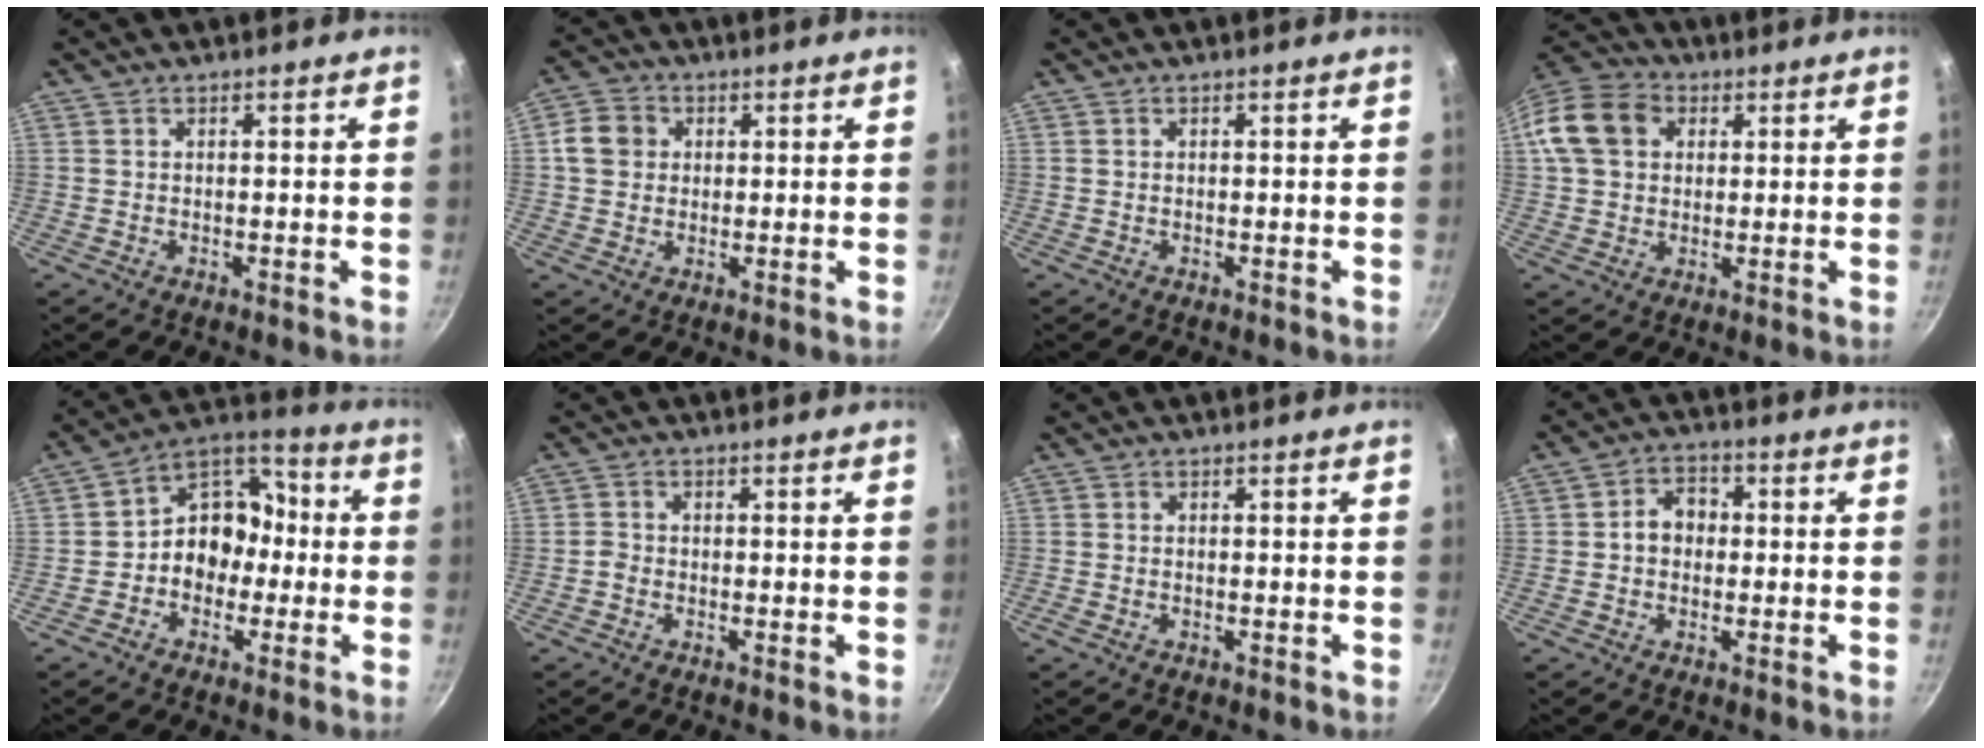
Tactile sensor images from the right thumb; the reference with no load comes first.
{"total": 5.9, "force": [0.9, 5.2, 2.5], "torque": [-0.025, 0.007, 0.005]}
{"total": 0.0}
{"total": 12.5, "force": [2.9, 9.9, 7.0], "torque": [-0.116, 0.024, 0.036]}
{"total": 11.8, "force": [-1.7, 9.7, 6.4], "torque": [-0.040, 0.052, -0.046]}
{"total": 1.6, "force": [-0.9, 1.1, 0.8], "torque": [-0.018, 0.009, -0.026]}
{"total": 0.6, "force": [-0.3, 0.2, 0.4], "torque": [-0.011, 0.003, -0.009]}
{"total": 5.5, "force": [-0.1, 4.6, 3.1], "torque": [-0.020, 0.016, -0.009]}